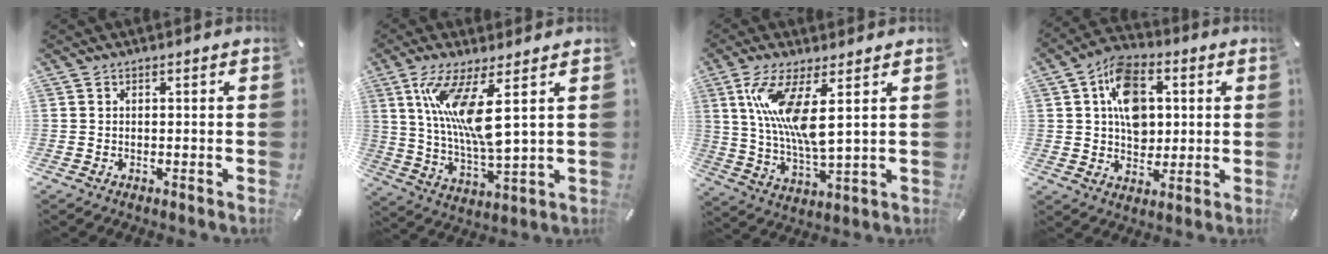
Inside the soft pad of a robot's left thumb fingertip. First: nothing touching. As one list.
[{"total": 14.5, "force": [5.4, 3.7, 12.9], "torque": [-0.252, -0.027, 0.092]}, {"total": 13.0, "force": [4.8, 3.8, 11.5], "torque": [-0.234, -0.018, 0.083]}, {"total": 12.5, "force": [2.6, 9.5, 7.7], "torque": [-0.126, 0.009, 0.050]}]